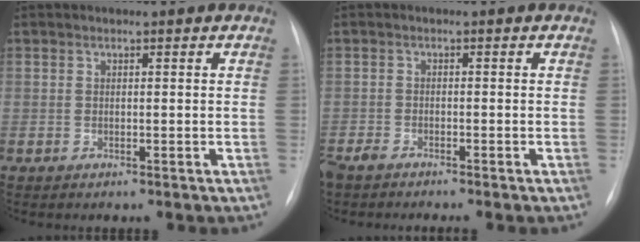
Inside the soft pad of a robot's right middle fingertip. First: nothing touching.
{"total": 3.8, "force": [-3.4, 0.5, 1.7], "torque": [-0.027, -0.009, -0.059]}